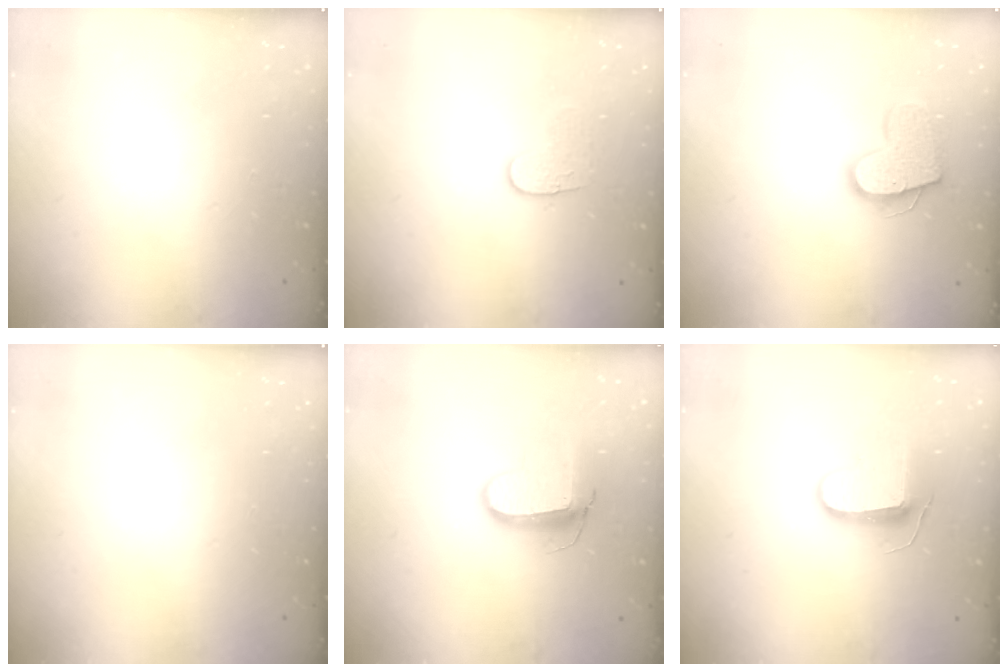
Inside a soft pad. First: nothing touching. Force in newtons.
{"total": 5.8, "press": 5.8, "slide": 0.6}
{"total": 13.5, "press": 13.5, "slide": 0.9}
{"total": 0.0}
{"total": 9.6, "press": 9.6, "slide": 0.9}
{"total": 8.9, "press": 8.9, "slide": 0.8}